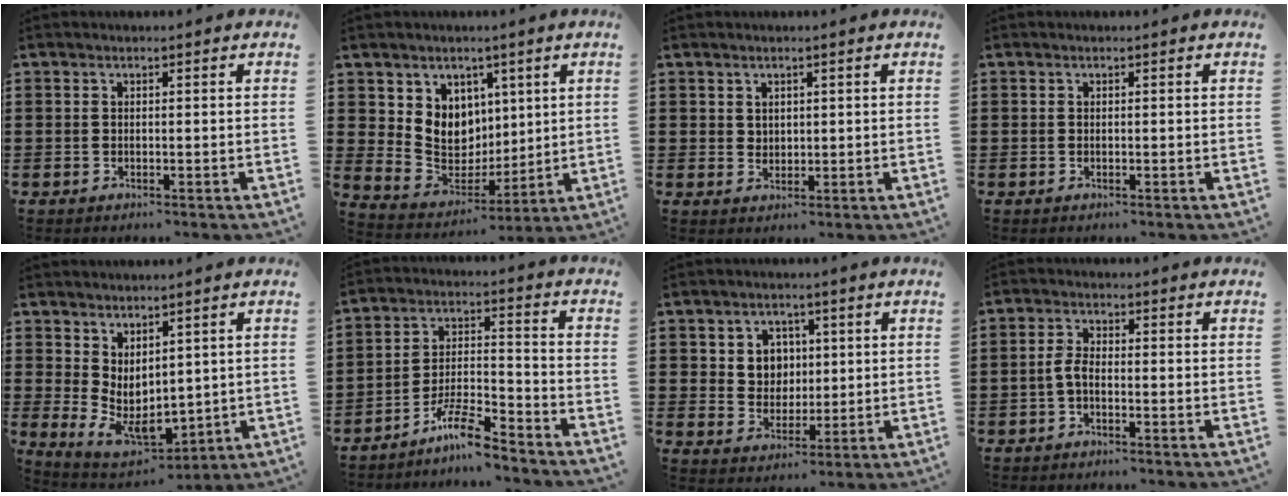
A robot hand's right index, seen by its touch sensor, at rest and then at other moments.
{"total": 7.8, "force": [3.3, 7.0, 1.0], "torque": [-0.047, -0.030, 0.067]}
{"total": 1.9, "force": [1.3, 1.3, 0.2], "torque": [-0.007, 0.006, 0.026]}
{"total": 0.0}
{"total": 5.8, "force": [1.2, 3.7, 4.2], "torque": [-0.102, -0.015, 0.027]}
{"total": 8.0, "force": [-6.7, 1.2, 4.2], "torque": [-0.087, 0.010, -0.129]}
{"total": 5.1, "force": [1.4, 4.6, 1.6], "torque": [-0.044, 0.013, 0.022]}
{"total": 2.7, "force": [-1.1, 1.0, 2.2], "torque": [-0.064, -0.004, -0.028]}